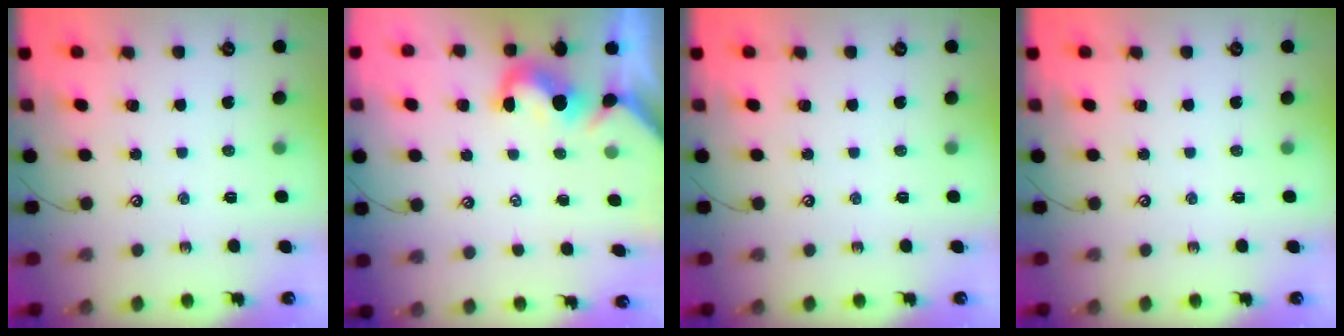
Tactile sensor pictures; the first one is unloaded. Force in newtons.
{"total": 0.0}
{"total": 0.0}
{"total": 0.0}